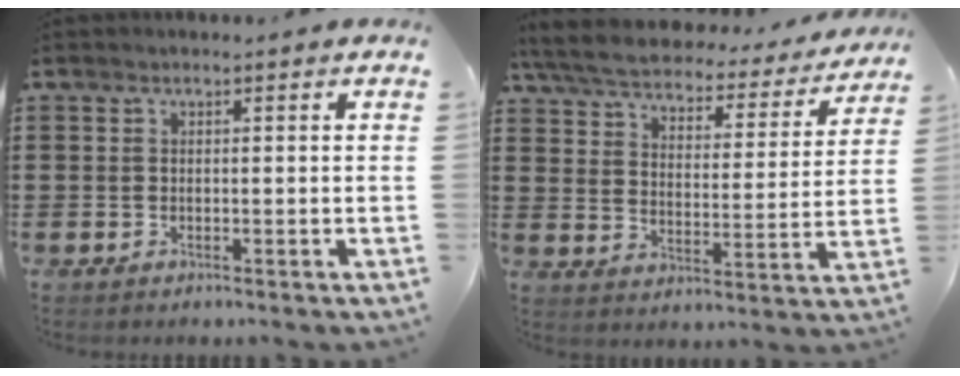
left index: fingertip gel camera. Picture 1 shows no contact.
{"total": 4.8, "force": [4.5, 0.7, 1.6], "torque": [-0.054, -0.028, 0.072]}